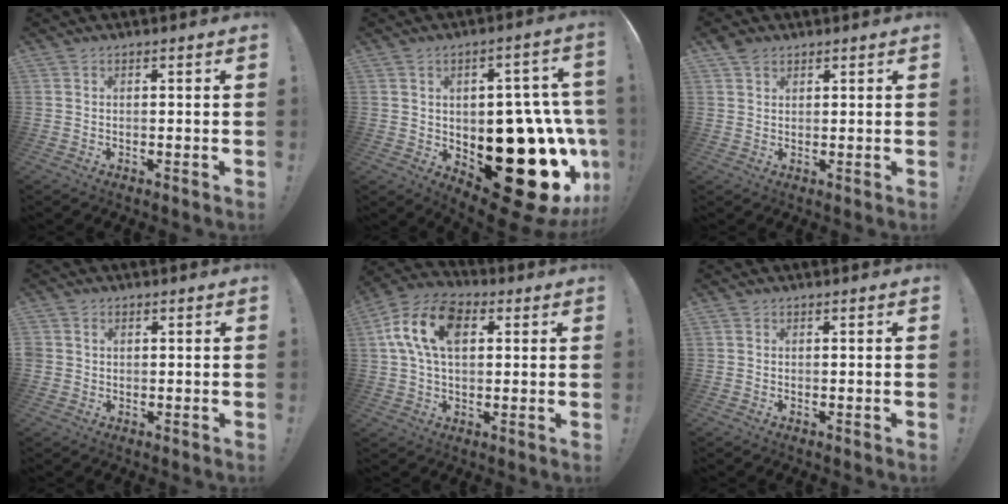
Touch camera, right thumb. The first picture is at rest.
{"total": 28.9, "force": [-4.4, 16.6, 23.2], "torque": [-0.290, 0.010, -0.023]}
{"total": 3.0, "force": [2.0, 1.9, 1.1], "torque": [-0.018, -0.007, 0.038]}
{"total": 1.7, "force": [0.4, 1.6, 0.6], "torque": [-0.007, 0.000, 0.007]}
{"total": 15.5, "force": [4.3, 9.7, 11.2], "torque": [-0.219, 0.013, 0.080]}
{"total": 0.0}